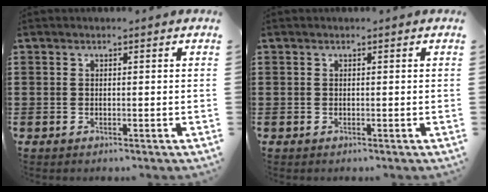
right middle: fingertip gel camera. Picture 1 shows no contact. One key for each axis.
{"total": 0.0}